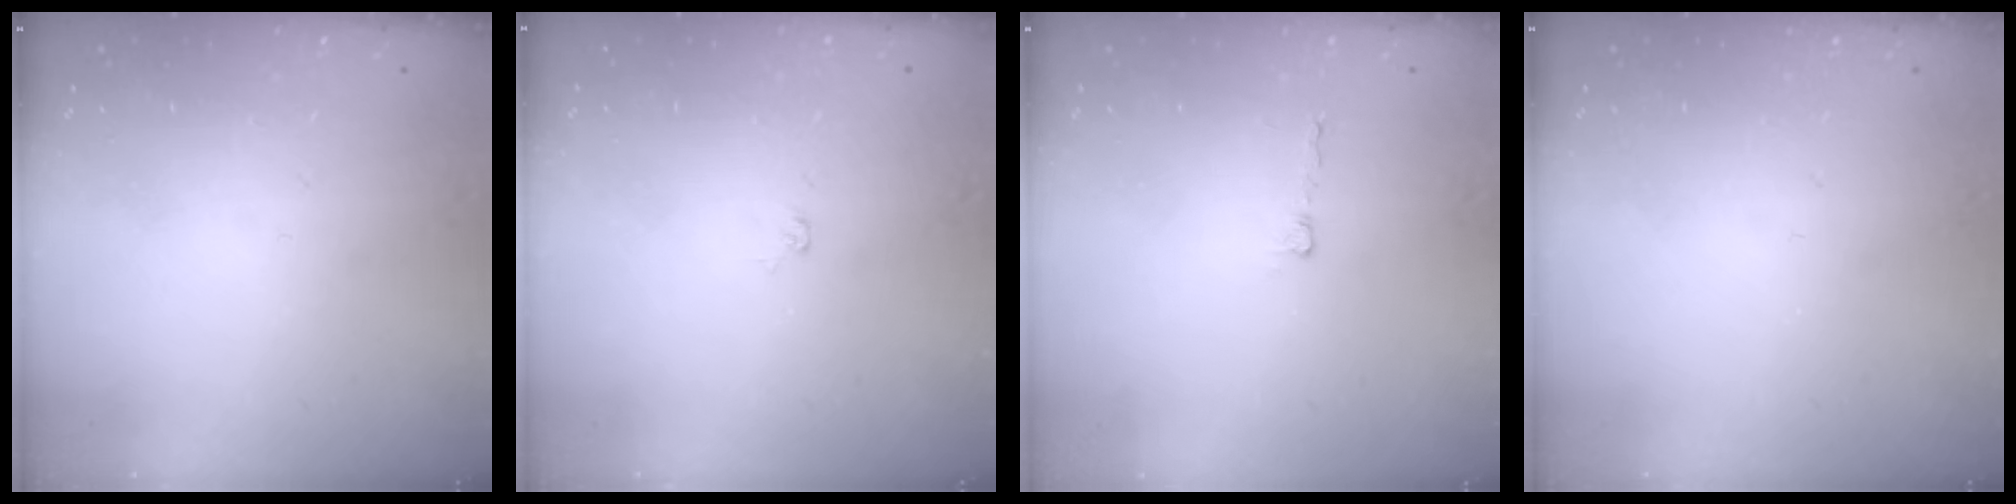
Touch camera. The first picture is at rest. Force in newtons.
{"total": 3.2, "press": 3.2, "slide": 0.3}
{"total": 2.3, "press": 2.3, "slide": 0.2}
{"total": 0.0}